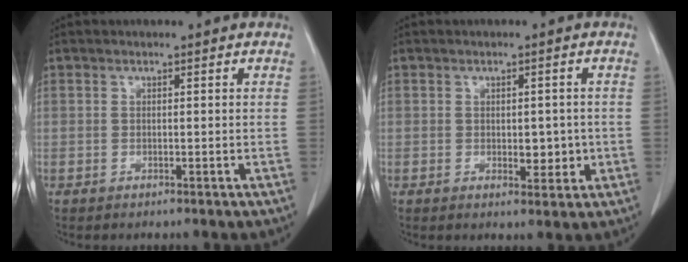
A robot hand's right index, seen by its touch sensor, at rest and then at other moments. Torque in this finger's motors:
{"motor_torque": [0.06, 0.05, 0.02, 0.05]}